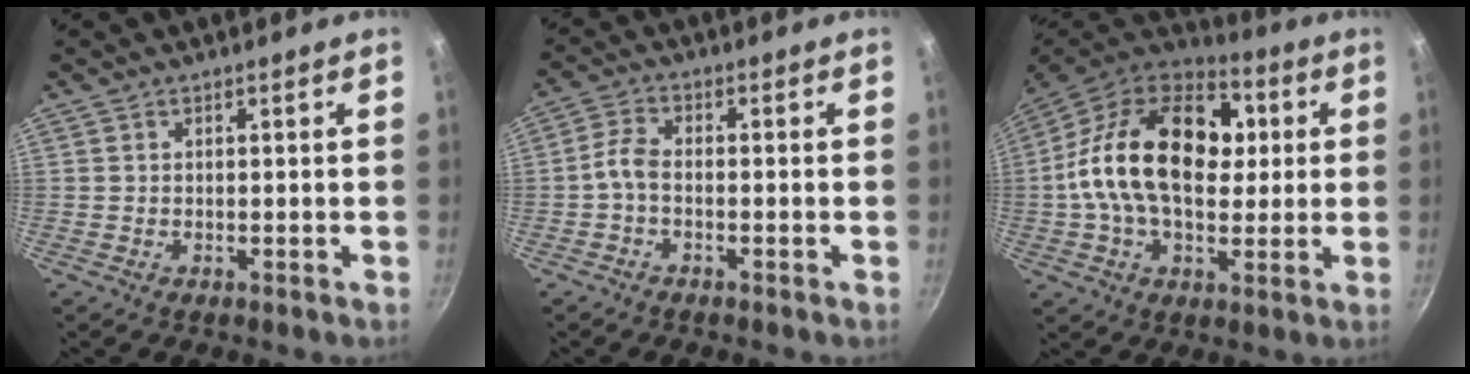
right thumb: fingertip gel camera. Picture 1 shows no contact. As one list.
[{"total": 3.4, "force": [-1.4, 1.6, 2.6], "torque": [-0.066, 0.017, -0.038]}, {"total": 25.1, "force": [2.7, 16.1, 19.0], "torque": [-0.303, 0.028, 0.025]}]